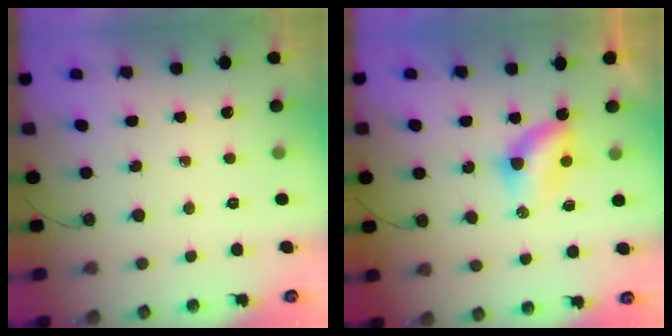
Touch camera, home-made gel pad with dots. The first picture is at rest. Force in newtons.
{"total": 5.3, "press": 5.2, "slide": 0.6}